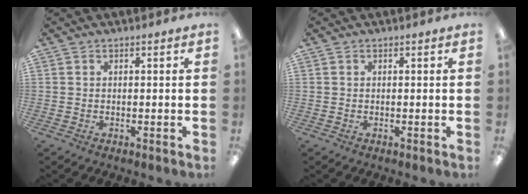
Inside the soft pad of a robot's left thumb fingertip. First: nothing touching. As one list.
[{"total": 0.0}]